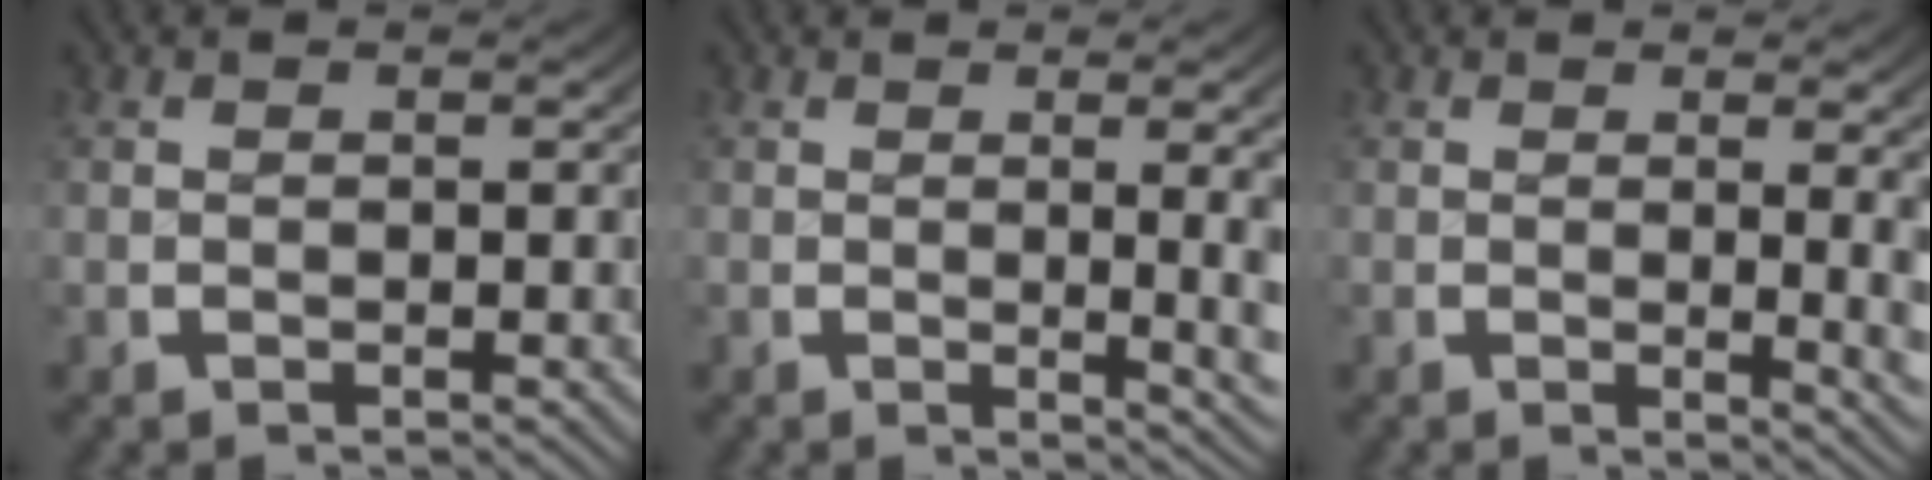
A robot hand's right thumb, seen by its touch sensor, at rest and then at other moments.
{"total": 5.3, "force": [-0.6, 2.0, 4.8], "torque": [-0.062, -0.010, -0.005]}
{"total": 4.1, "force": [-0.7, 1.5, 3.8], "torque": [-0.054, -0.013, -0.004]}